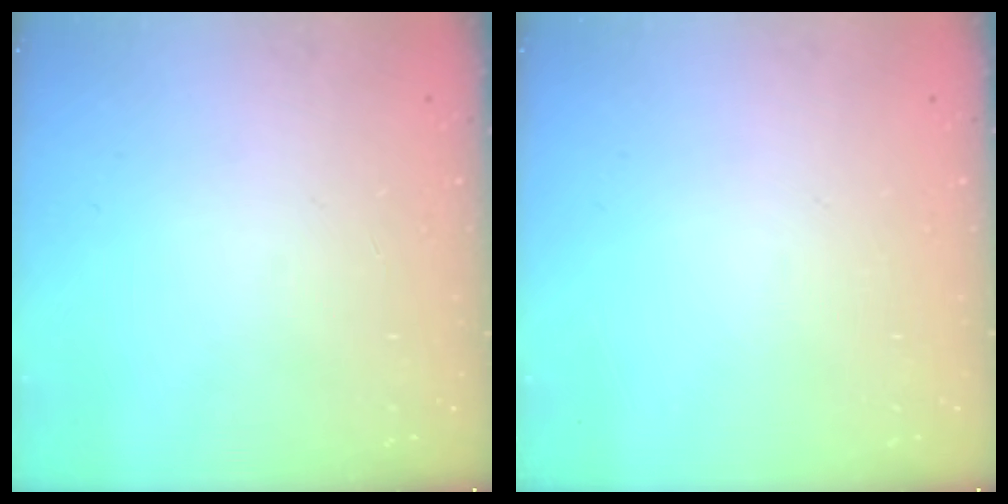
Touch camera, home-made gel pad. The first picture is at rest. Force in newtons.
{"total": 0.0}